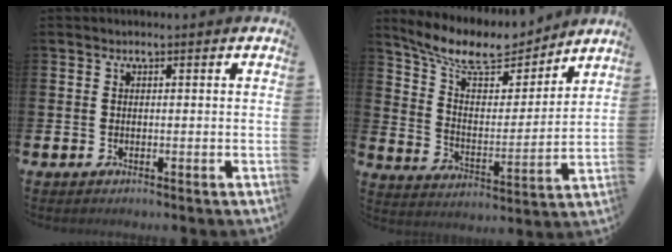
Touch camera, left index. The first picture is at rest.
{"total": 10.6, "force": [9.4, 3.2, 3.7], "torque": [-0.110, -0.059, 0.164]}